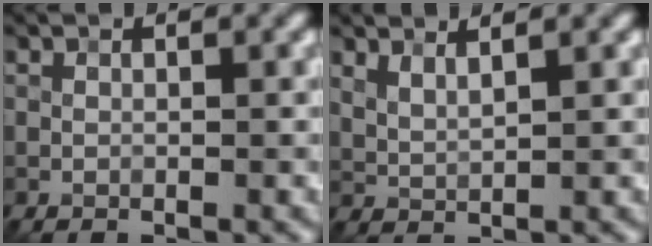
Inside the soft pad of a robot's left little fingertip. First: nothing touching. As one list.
[{"total": 2.1, "force": [1.6, 0.5, 1.2], "torque": [-0.027, -0.002, 0.037]}]